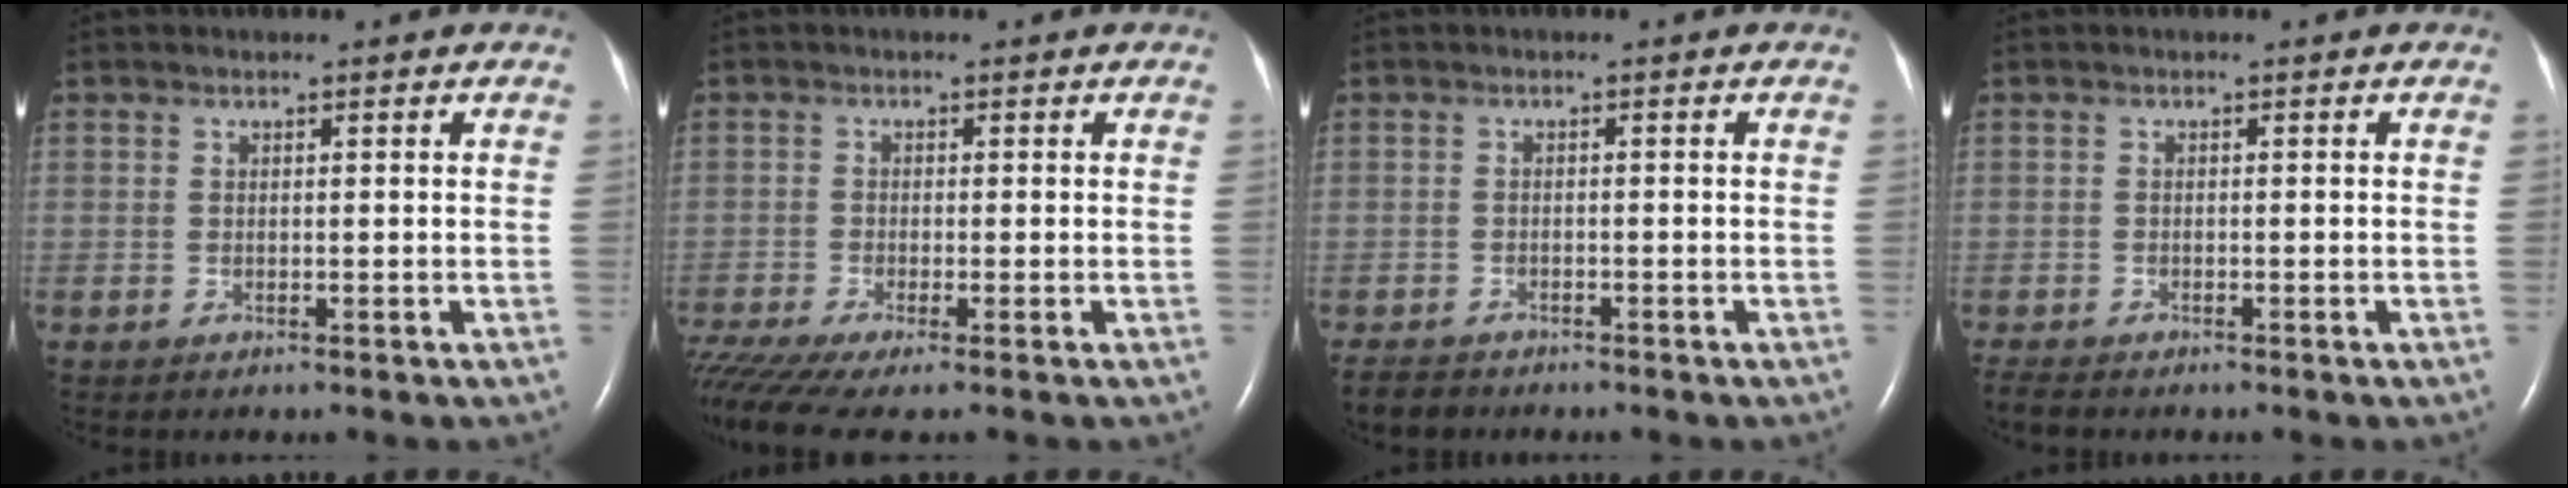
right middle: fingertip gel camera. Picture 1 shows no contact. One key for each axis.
{"total": 7.0, "fx": -5.3, "fy": 0.4, "fz": 4.5, "tx": -0.092, "ty": -0.015, "tz": -0.096}
{"total": 3.2, "fx": -2.9, "fy": 1.2, "fz": 0.6, "tx": -0.014, "ty": -0.006, "tz": -0.046}
{"total": 2.0, "fx": -1.8, "fy": 0.4, "fz": 0.8, "tx": -0.020, "ty": -0.007, "tz": -0.028}